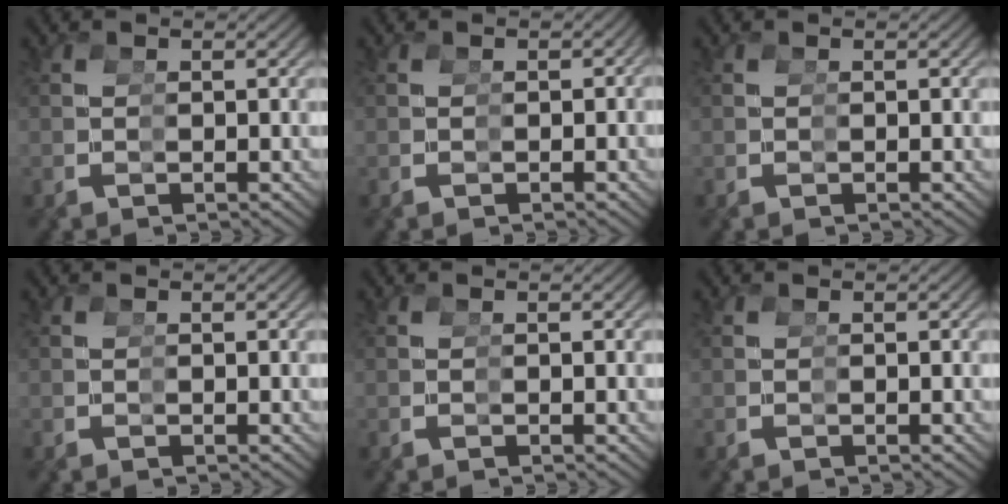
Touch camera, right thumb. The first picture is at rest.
{"total": 1.2, "force": [-0.2, 1.0, 0.6], "torque": [-0.004, -0.010, -0.001]}
{"total": 0.0}
{"total": 0.0}
{"total": 0.0}
{"total": 0.0}